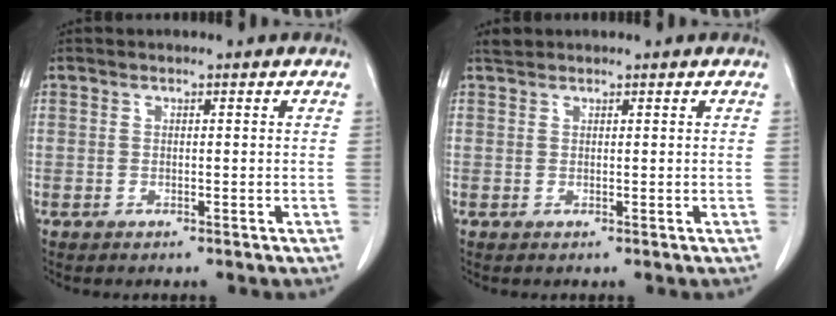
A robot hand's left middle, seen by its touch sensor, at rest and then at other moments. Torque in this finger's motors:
{"motor_torque": [0.12, -0.03, -0.12, 0.00]}